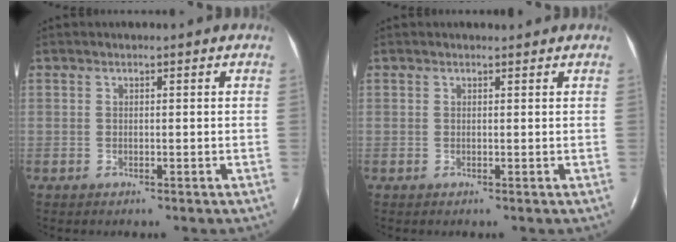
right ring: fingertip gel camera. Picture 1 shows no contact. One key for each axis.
{"total": 0.8, "fx": 0.7, "fy": 0.3, "fz": 0.2, "tx": -0.006, "ty": 0.005, "tz": 0.010}